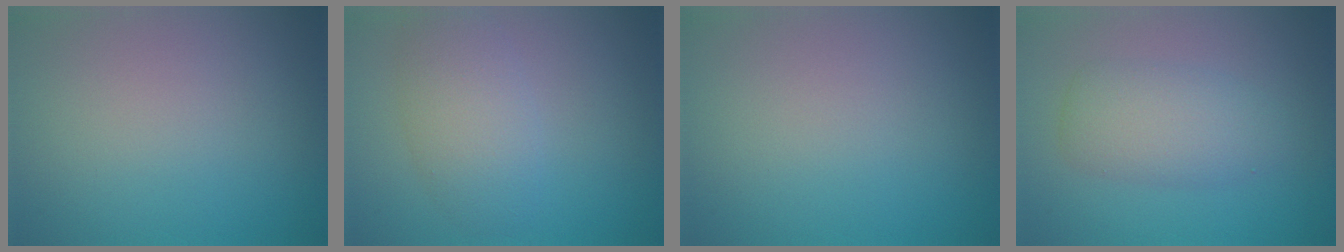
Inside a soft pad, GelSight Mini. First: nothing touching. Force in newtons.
{"total": 3.9, "press": 3.9, "slide": 0.2}
{"total": 0.0}
{"total": 3.8, "press": 3.8, "slide": 0.1}